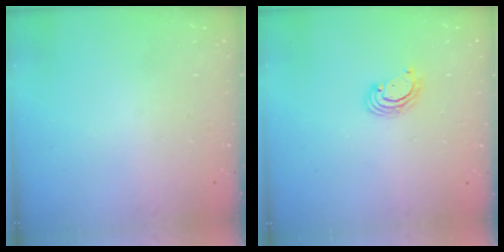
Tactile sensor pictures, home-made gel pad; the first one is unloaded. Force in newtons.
{"total": 2.6, "press": 2.6, "slide": 0.2}